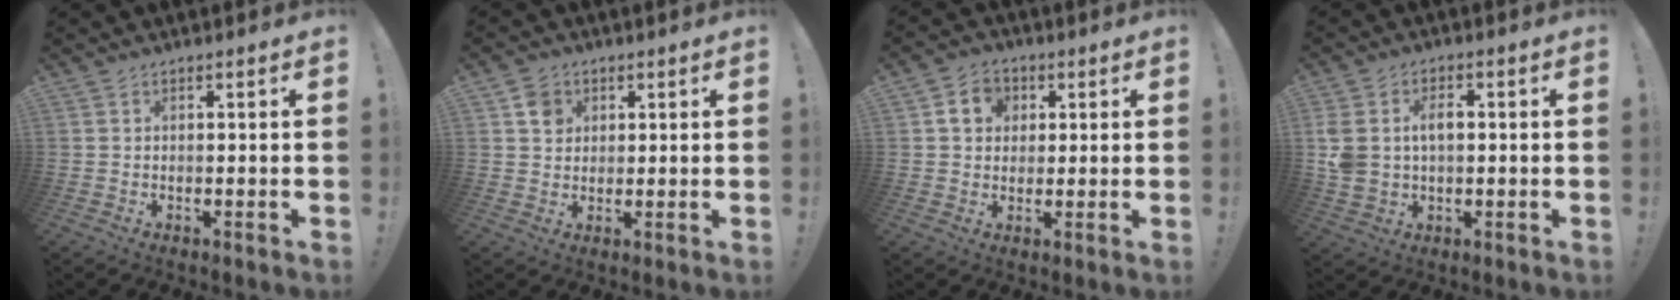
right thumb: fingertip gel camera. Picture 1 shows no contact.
{"total": 5.5, "force": [2.1, 4.8, 1.6], "torque": [-0.014, -0.001, 0.040]}
{"total": 7.4, "force": [2.2, 6.2, 3.3], "torque": [-0.046, 0.003, 0.044]}
{"total": 8.3, "force": [1.3, 5.9, 5.6], "torque": [-0.109, 0.003, 0.025]}